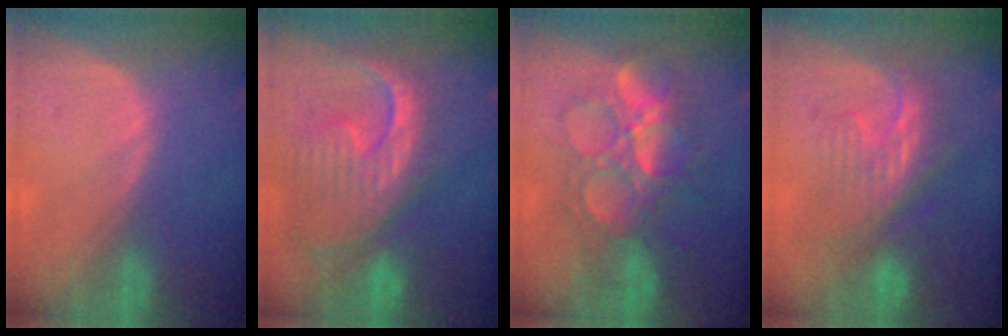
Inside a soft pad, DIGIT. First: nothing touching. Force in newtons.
{"total": 12.8, "press": 11.0, "slide": 6.6}
{"total": 9.1, "press": 9.0, "slide": 1.1}
{"total": 8.1, "press": 7.9, "slide": 1.6}